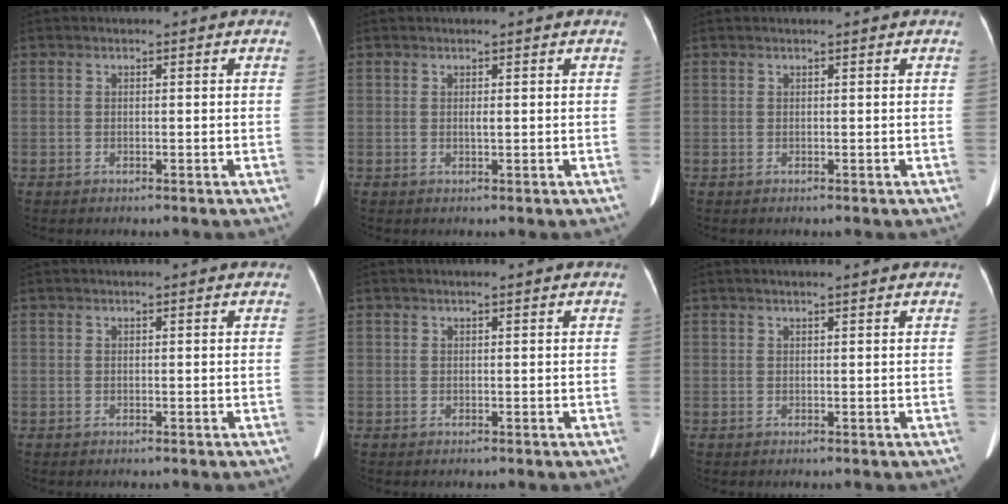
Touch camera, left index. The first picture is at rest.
{"total": 0.7, "force": [0.2, 0.0, 0.6], "torque": [-0.014, -0.001, 0.003]}
{"total": 0.9, "force": [0.8, 0.0, 0.4], "torque": [-0.008, 0.013, 0.012]}
{"total": 3.1, "force": [2.8, 0.4, 1.1], "torque": [-0.011, 0.028, 0.028]}
{"total": 1.9, "force": [1.7, -0.1, 0.8], "torque": [-0.011, 0.015, 0.022]}
{"total": 3.6, "force": [3.2, -0.1, 1.7], "torque": [-0.022, 0.016, 0.039]}